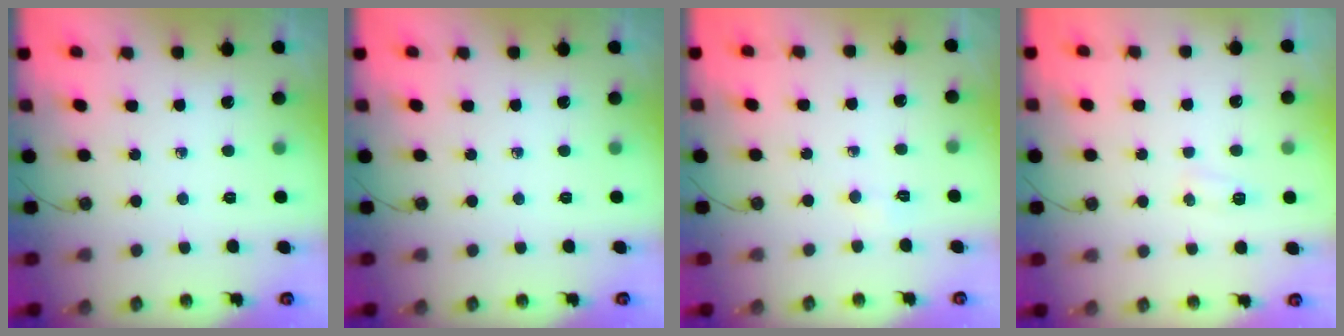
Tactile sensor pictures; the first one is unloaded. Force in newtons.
{"total": 0.0}
{"total": 2.8, "press": 2.8, "slide": 0.4}
{"total": 16.9, "press": 5.4, "slide": 16.0}